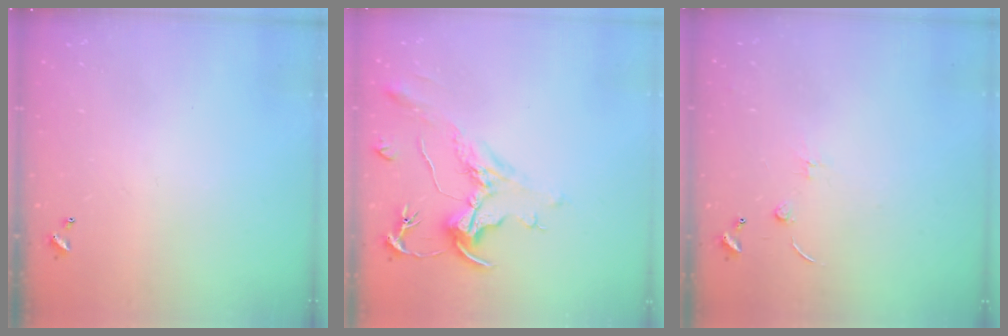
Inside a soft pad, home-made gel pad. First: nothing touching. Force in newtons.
{"total": 2.0, "press": 1.5, "slide": 1.3}
{"total": 1.3, "press": 1.2, "slide": 0.5}